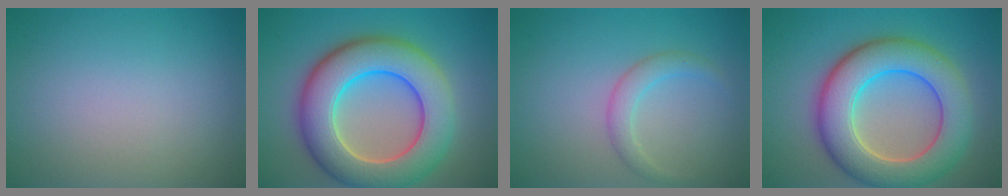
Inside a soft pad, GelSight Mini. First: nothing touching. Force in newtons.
{"total": 10.8, "press": 10.8, "slide": 0.4}
{"total": 2.0, "press": 2.0, "slide": 0.2}
{"total": 9.8, "press": 9.7, "slide": 0.7}